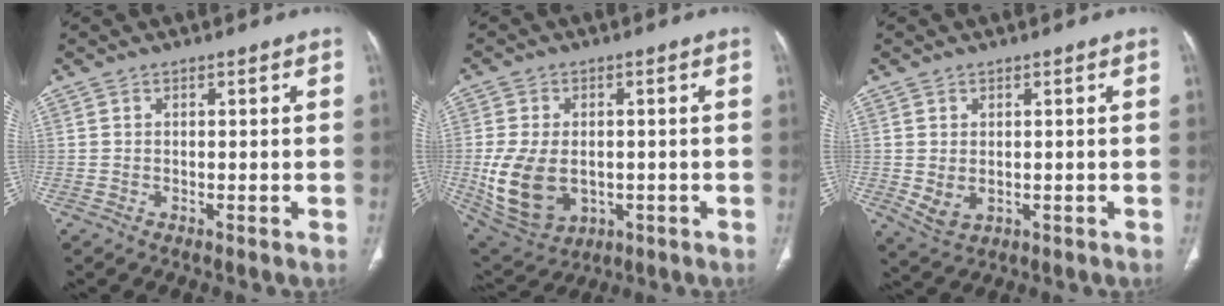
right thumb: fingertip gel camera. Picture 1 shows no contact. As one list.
[{"total": 14.1, "force": [-1.8, 9.6, 10.1], "torque": [-0.189, -0.003, -0.006]}, {"total": 3.8, "force": [-0.1, 2.6, 2.7], "torque": [-0.049, -0.006, 0.013]}]